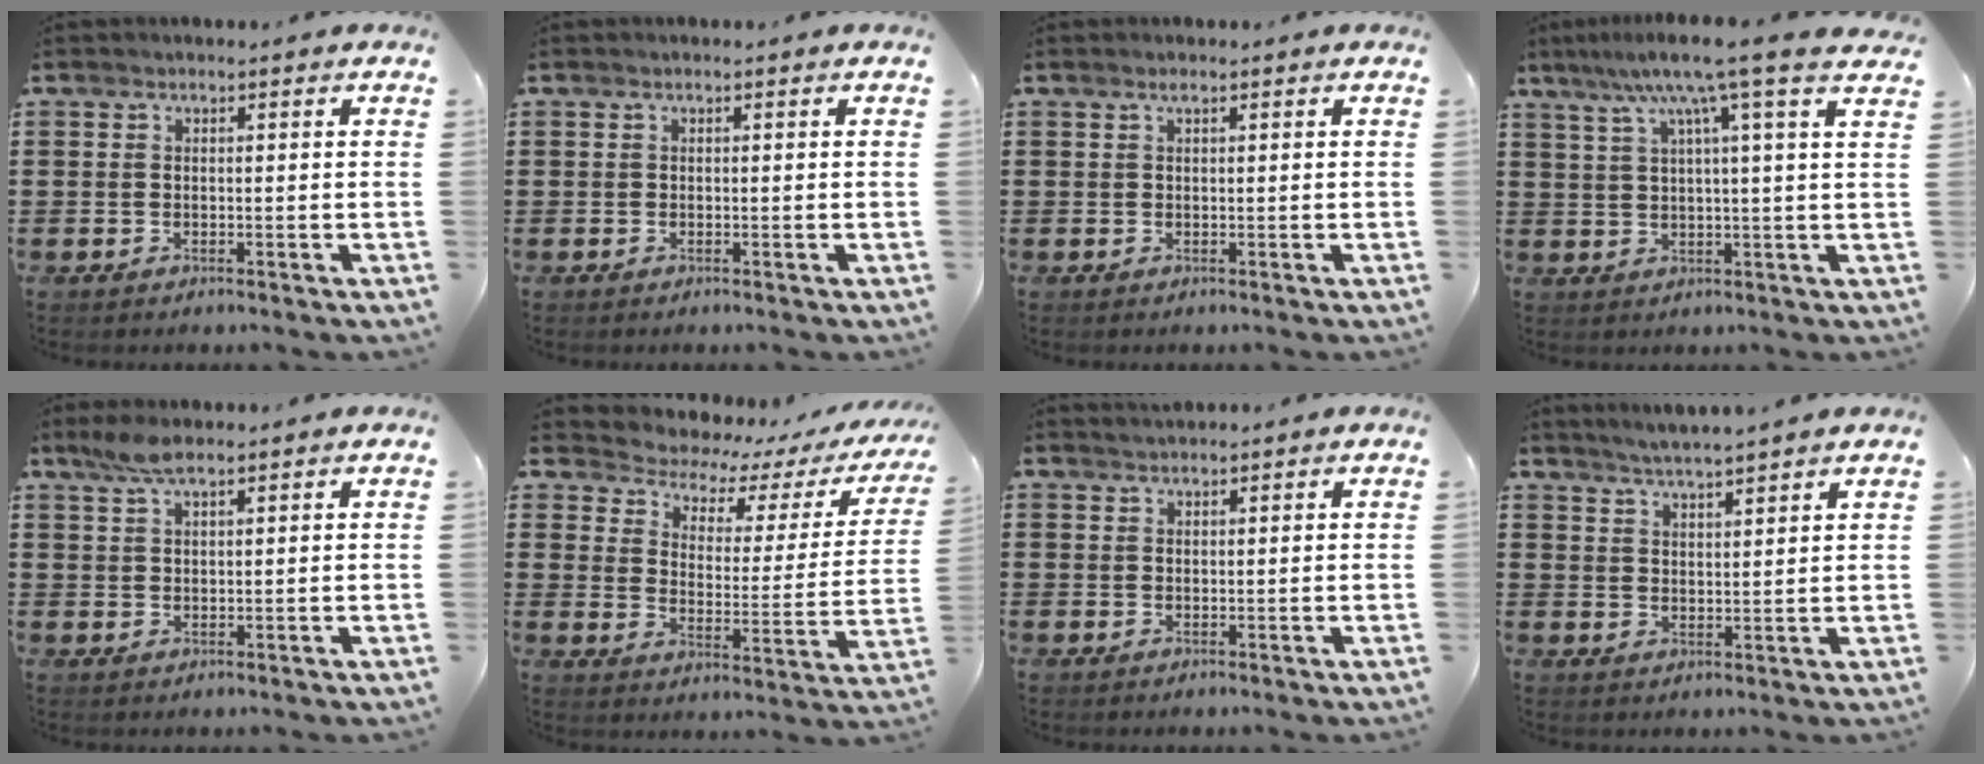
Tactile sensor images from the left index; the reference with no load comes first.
{"total": 0.0}
{"total": 0.7, "force": [0.4, 0.1, 0.6], "torque": [-0.012, 0.001, 0.008]}
{"total": 9.0, "force": [5.5, -0.9, 7.1], "torque": [-0.146, -0.017, 0.086]}
{"total": 3.8, "force": [2.7, 1.1, 2.5], "torque": [-0.057, 0.004, 0.049]}
{"total": 3.6, "force": [3.1, 1.6, 1.0], "torque": [-0.047, -0.030, 0.043]}
{"total": 0.9, "force": [0.9, -0.1, -0.2], "torque": [0.003, 0.000, 0.018]}
{"total": 3.0, "force": [2.9, -0.8, 0.2], "torque": [-0.014, -0.014, 0.052]}